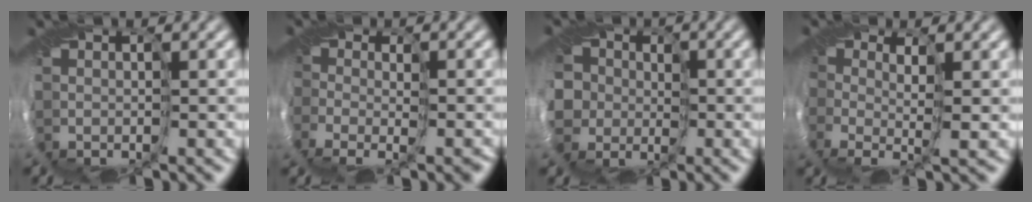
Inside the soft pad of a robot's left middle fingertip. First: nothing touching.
{"total": 2.3, "force": [-2.0, 1.0, 0.6], "torque": [0.021, -0.033, -0.038]}
{"total": 7.7, "force": [-0.1, 6.9, 3.4], "torque": [-0.076, 0.006, -0.055]}
{"total": 1.3, "force": [-0.5, -1.1, -0.4], "torque": [0.024, -0.019, -0.020]}